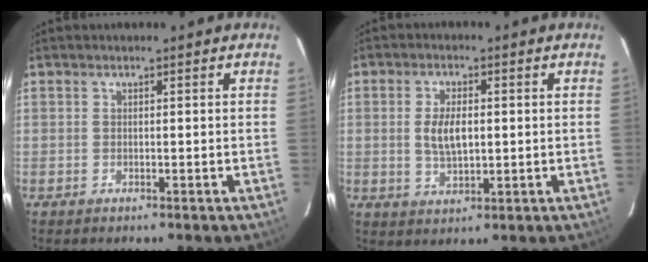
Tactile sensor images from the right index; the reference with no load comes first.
{"total": 6.0, "force": [0.3, 2.9, 5.2], "torque": [-0.101, 0.001, 0.009]}